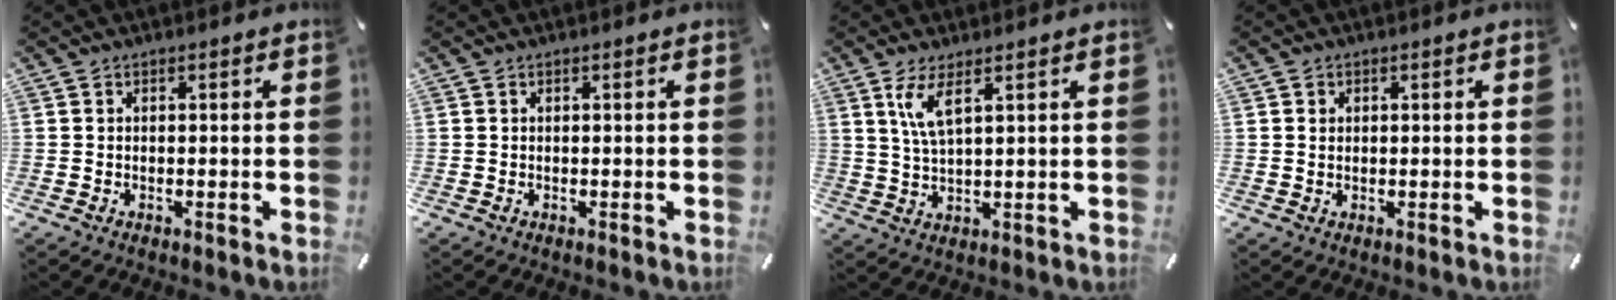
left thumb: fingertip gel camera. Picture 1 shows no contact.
{"total": 0.0}
{"total": 6.1, "force": [3.1, 1.6, 4.9], "torque": [-0.107, 0.001, 0.054]}
{"total": 1.1, "force": [0.2, 1.0, 0.4], "torque": [-0.002, 0.002, 0.000]}